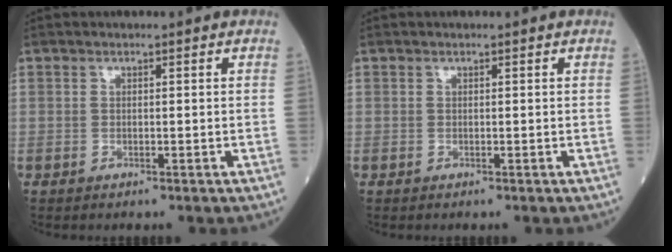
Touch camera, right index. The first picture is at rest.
{"total": 0.0}